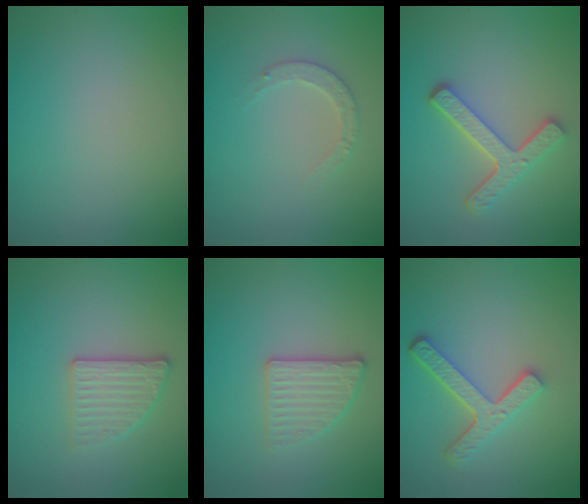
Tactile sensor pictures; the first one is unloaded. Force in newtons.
{"total": 1.8, "press": 1.8, "slide": 0.4}
{"total": 4.5, "press": 3.4, "slide": 2.9}
{"total": 2.6, "press": 2.4, "slide": 1.0}
{"total": 2.6, "press": 2.4, "slide": 1.0}
{"total": 4.4, "press": 3.3, "slide": 2.8}